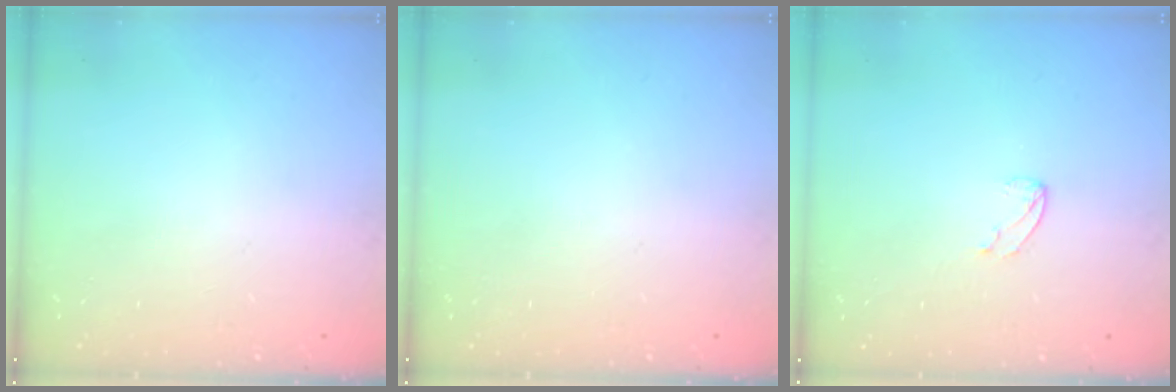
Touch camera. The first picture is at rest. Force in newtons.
{"total": 0.0}
{"total": 3.1, "press": 3.1, "slide": 0.3}